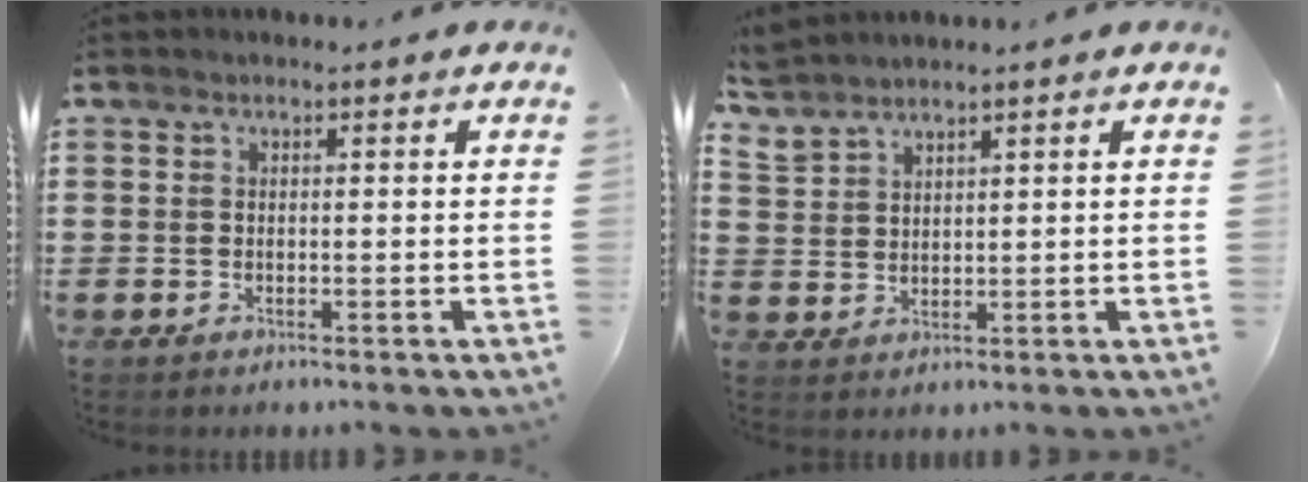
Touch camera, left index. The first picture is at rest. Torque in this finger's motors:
{"motor_torque": [-0.01, -0.01, -0.10, -0.21]}